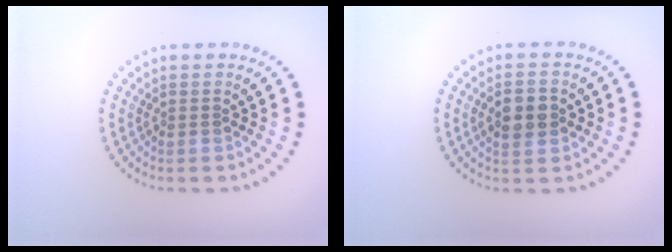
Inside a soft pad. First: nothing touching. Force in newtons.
{"total": 3.3, "press": 3.2, "slide": 0.3}